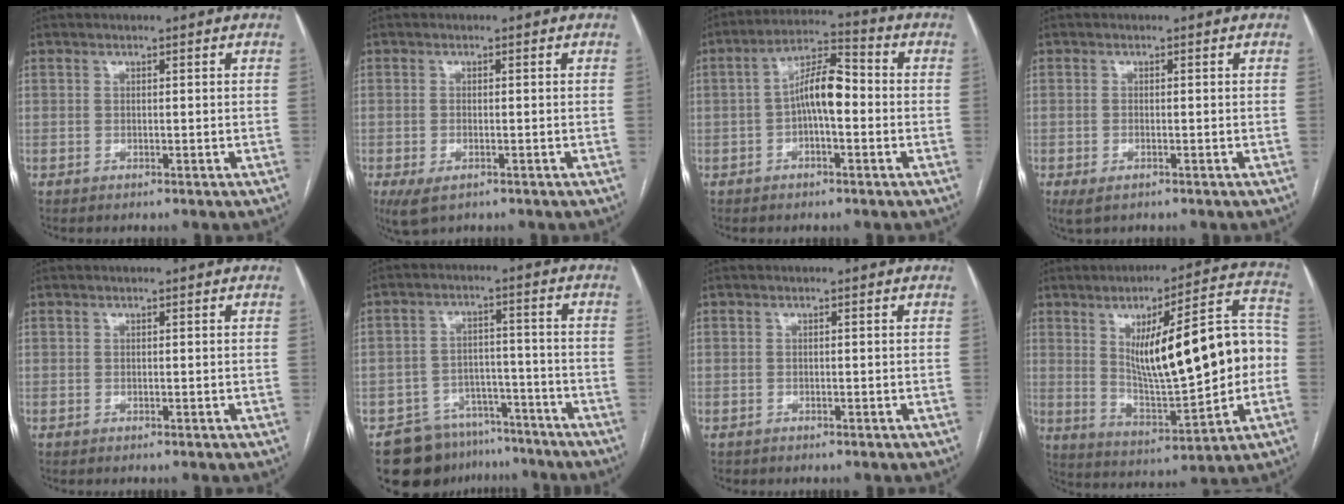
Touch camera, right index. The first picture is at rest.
{"total": 4.1, "force": [-2.3, 1.7, 3.0], "torque": [-0.059, -0.010, -0.032]}
{"total": 7.8, "force": [-0.8, 2.4, 7.4], "torque": [-0.134, 0.029, -0.017]}
{"total": 2.5, "force": [-1.4, 1.0, 1.9], "torque": [-0.037, -0.006, -0.017]}
{"total": 0.0}
{"total": 11.1, "force": [-8.9, 6.4, 1.5], "torque": [-0.012, 0.034, -0.130]}
{"total": 0.7, "force": [-0.4, 0.6, -0.1], "torque": [-0.002, 0.006, -0.007]}
{"total": 20.3, "force": [1.1, 4.4, 19.7], "torque": [-0.298, 0.029, 0.031]}